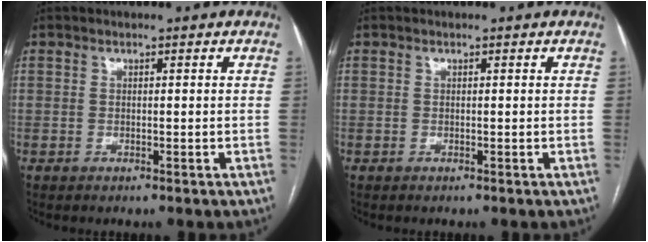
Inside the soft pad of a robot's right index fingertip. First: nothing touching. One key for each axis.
{"total": 0.0}